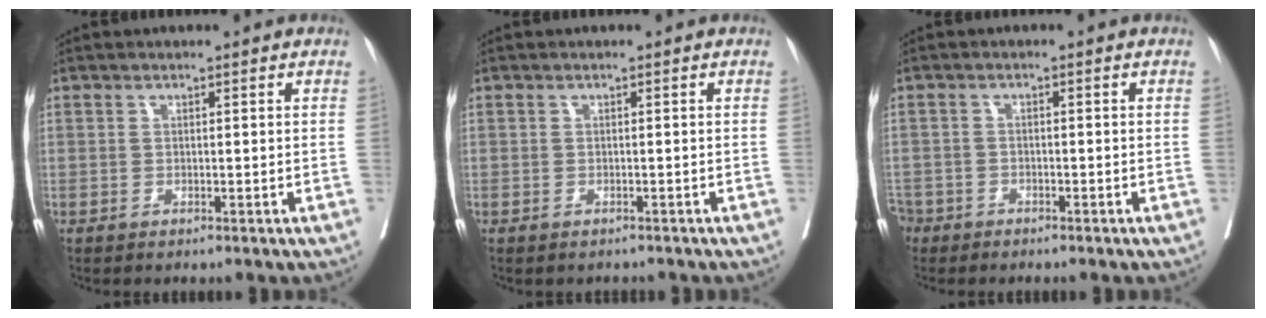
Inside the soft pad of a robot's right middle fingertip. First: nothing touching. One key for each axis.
{"total": 1.2, "fx": -1.1, "fy": 0.5, "fz": 0.1, "tx": -0.006, "ty": -0.001, "tz": -0.017}
{"total": 4.3, "fx": -3.3, "fy": 2.7, "fz": 0.3, "tx": -0.009, "ty": 0.004, "tz": -0.065}